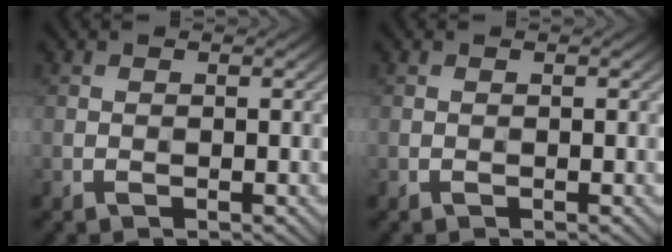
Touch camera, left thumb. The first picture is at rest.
{"total": 0.0}